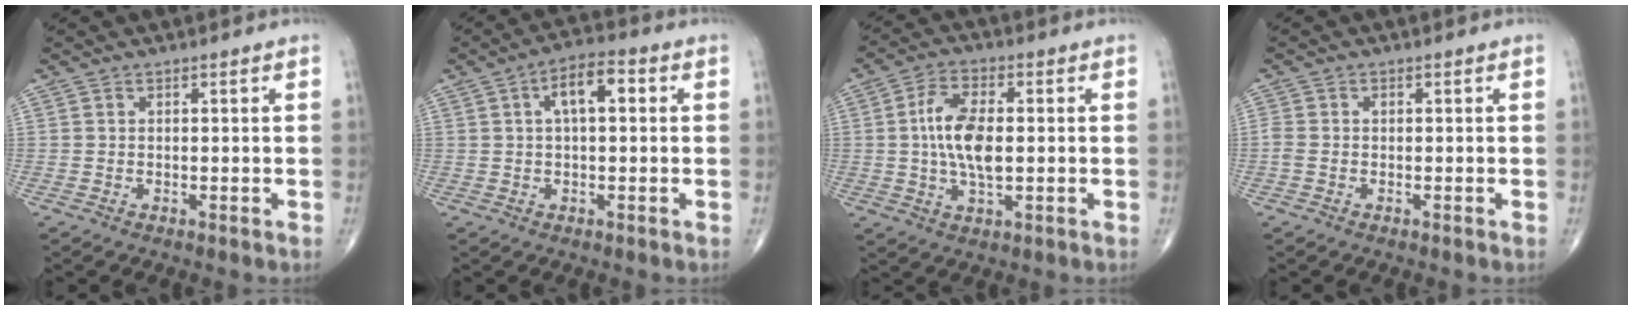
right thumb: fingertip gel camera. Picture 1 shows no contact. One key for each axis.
{"total": 7.1, "fx": 1.7, "fy": 3.2, "fz": 6.2, "tx": -0.095, "ty": 0.018, "tz": 0.022}
{"total": 9.9, "fx": 0.4, "fy": 4.6, "fz": 8.8, "tx": -0.174, "ty": 0.001, "tz": 0.005}
{"total": 1.7, "fx": 0.0, "fy": 1.1, "fz": 1.2, "tx": -0.036, "ty": 0.007, "tz": -0.002}